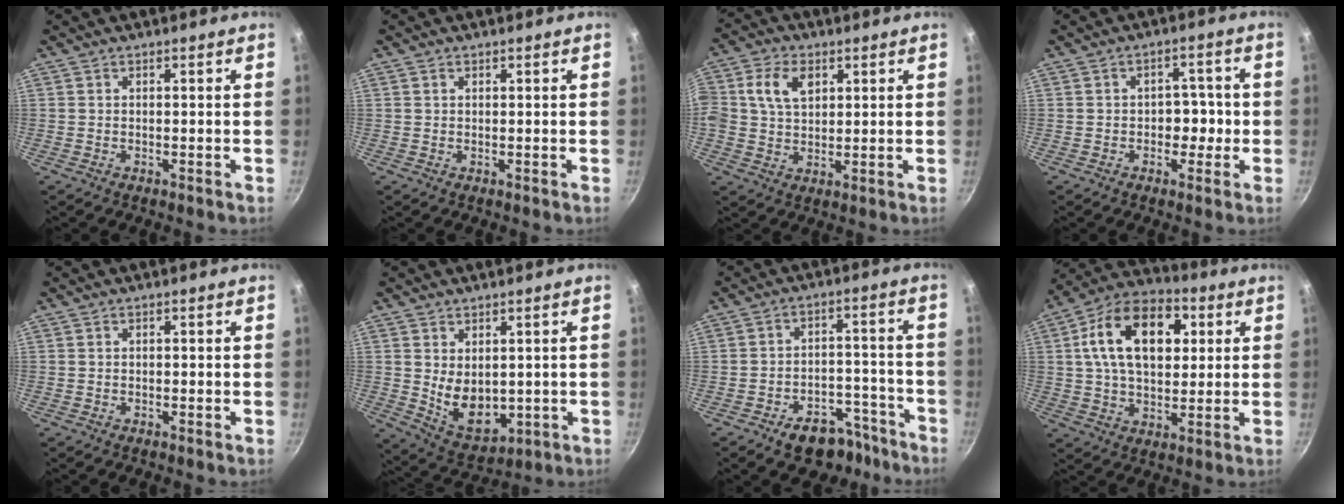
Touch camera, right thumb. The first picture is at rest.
{"total": 0.6, "force": [0.4, 0.5, 0.2], "torque": [-0.004, 0.001, 0.006]}
{"total": 8.8, "force": [2.7, 6.2, 5.7], "torque": [-0.094, 0.007, 0.043]}
{"total": 4.8, "force": [-0.9, 3.8, 2.9], "torque": [0.007, 0.016, -0.014]}
{"total": 0.0}
{"total": 8.9, "force": [0.8, 6.0, 6.4], "torque": [-0.083, -0.024, 0.039]}
{"total": 11.9, "force": [-8.3, 6.9, 5.1], "torque": [-0.021, 0.073, -0.103]}
{"total": 18.7, "force": [4.7, 11.9, 13.6], "torque": [-0.201, 0.011, 0.066]}